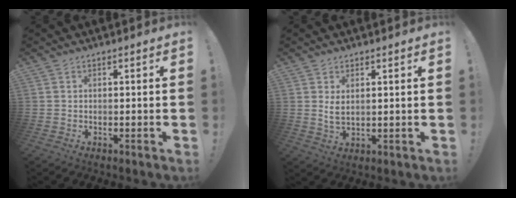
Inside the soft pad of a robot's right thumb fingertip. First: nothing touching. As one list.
[{"total": 3.7, "force": [1.5, 1.9, 2.9], "torque": [-0.047, -0.012, 0.023]}]